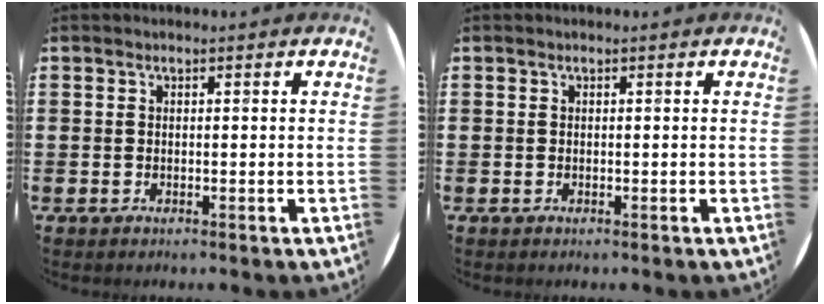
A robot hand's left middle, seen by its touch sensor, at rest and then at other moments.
{"total": 0.0}